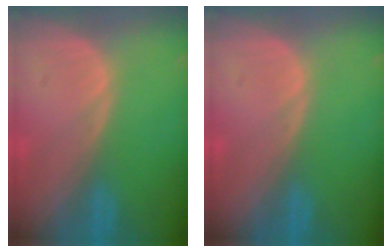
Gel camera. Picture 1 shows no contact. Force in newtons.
{"total": 0.0}